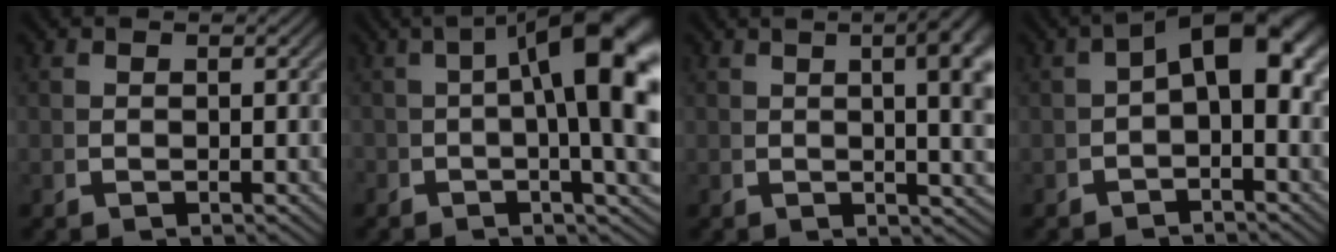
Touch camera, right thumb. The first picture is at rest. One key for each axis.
{"total": 11.9, "fx": 1.2, "fy": 4.5, "fz": 10.9, "tx": -0.138, "ty": 0.008, "tz": 0.008}
{"total": 8.1, "fx": 2.3, "fy": 3.1, "fz": 7.1, "tx": -0.065, "ty": 0.017, "tz": 0.029}
{"total": 6.9, "fx": 0.3, "fy": 3.8, "fz": 5.7, "tx": -0.073, "ty": 0.002, "tz": 0.002}